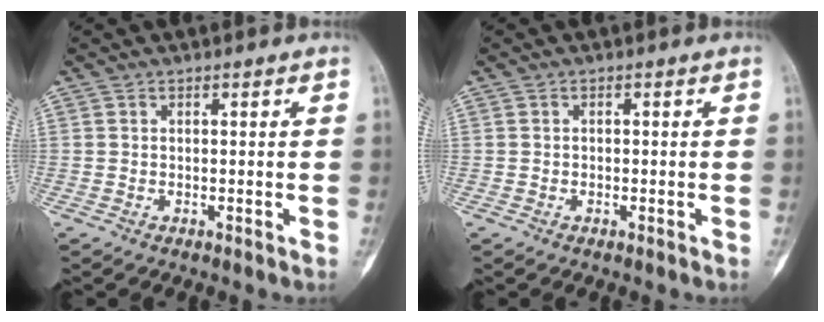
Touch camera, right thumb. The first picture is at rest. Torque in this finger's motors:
{"motor_torque": [-0.36, 0.07, -0.05, -0.37, -0.03]}